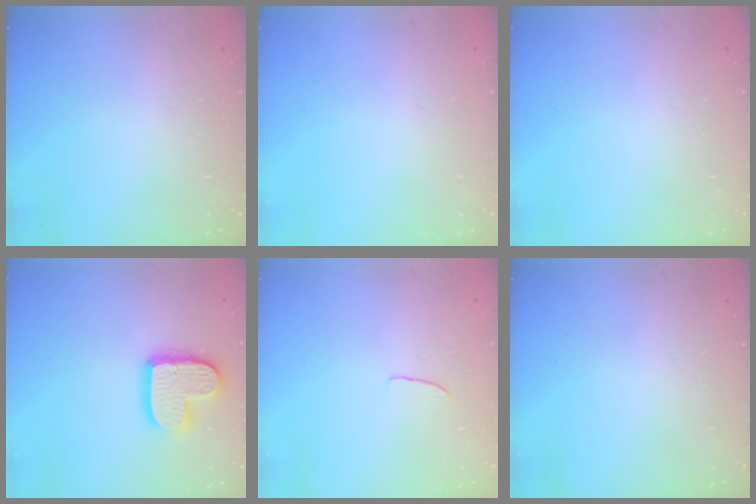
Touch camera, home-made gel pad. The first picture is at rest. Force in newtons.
{"total": 0.0}
{"total": 0.0}
{"total": 14.2, "press": 14.2, "slide": 1.1}
{"total": 2.6, "press": 2.6, "slide": 0.2}
{"total": 0.0}